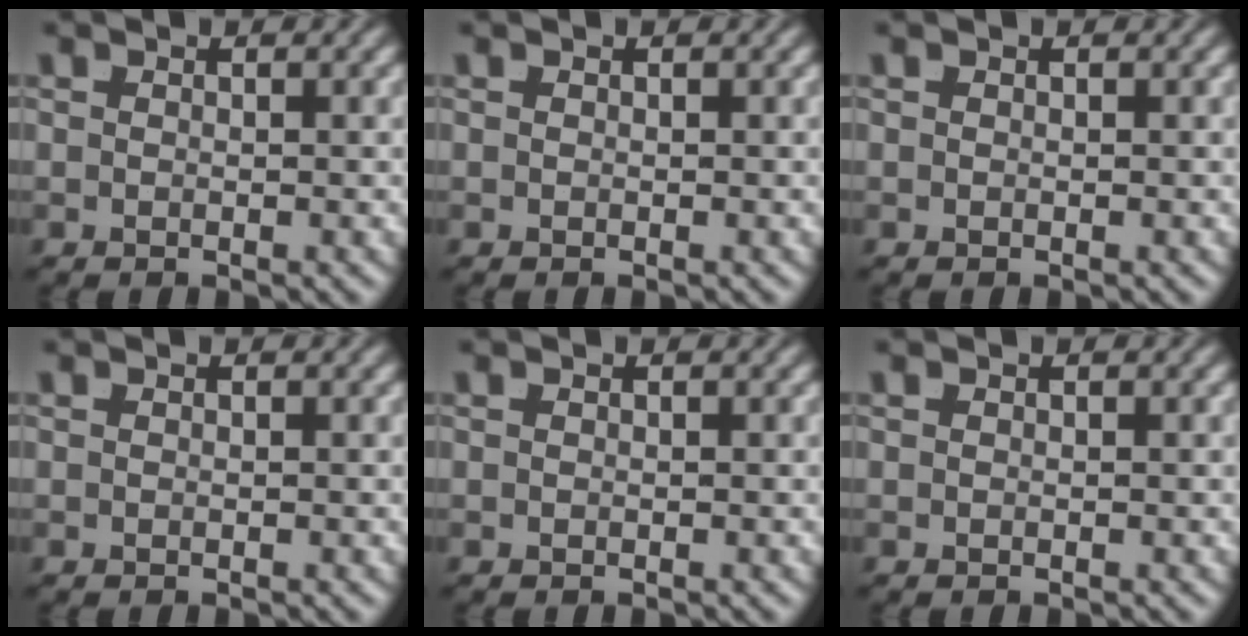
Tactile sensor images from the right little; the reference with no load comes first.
{"total": 0.0}
{"total": 0.0}
{"total": 0.0}
{"total": 0.0}
{"total": 0.0}